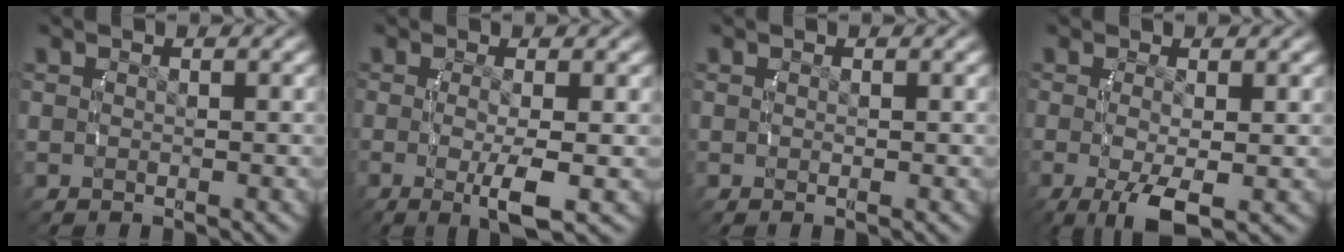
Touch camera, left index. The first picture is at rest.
{"total": 4.2, "force": [-1.3, 0.7, 4.0], "torque": [-0.077, -0.022, -0.013]}
{"total": 0.0}
{"total": 4.8, "force": [-2.2, 1.6, 4.0], "torque": [-0.092, -0.039, -0.015]}